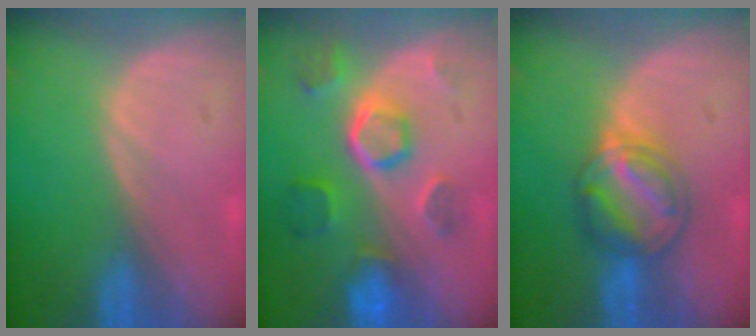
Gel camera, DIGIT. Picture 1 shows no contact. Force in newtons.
{"total": 8.6, "press": 7.7, "slide": 3.8}
{"total": 6.2, "press": 6.1, "slide": 1.3}